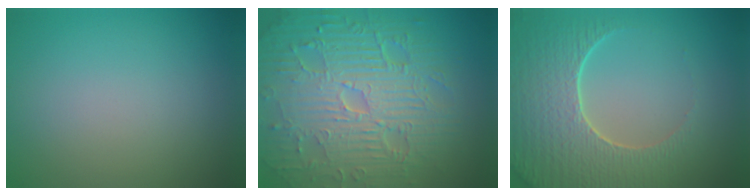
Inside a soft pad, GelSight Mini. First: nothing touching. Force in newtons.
{"total": 11.2, "press": 7.3, "slide": 8.5}
{"total": 6.9, "press": 5.6, "slide": 3.9}